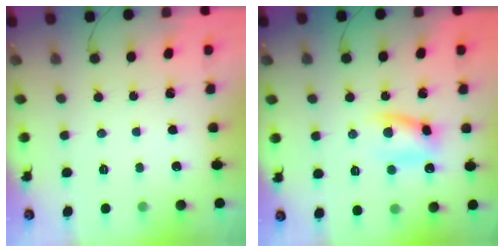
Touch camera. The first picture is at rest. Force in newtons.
{"total": 8.9, "press": 8.8, "slide": 1.0}